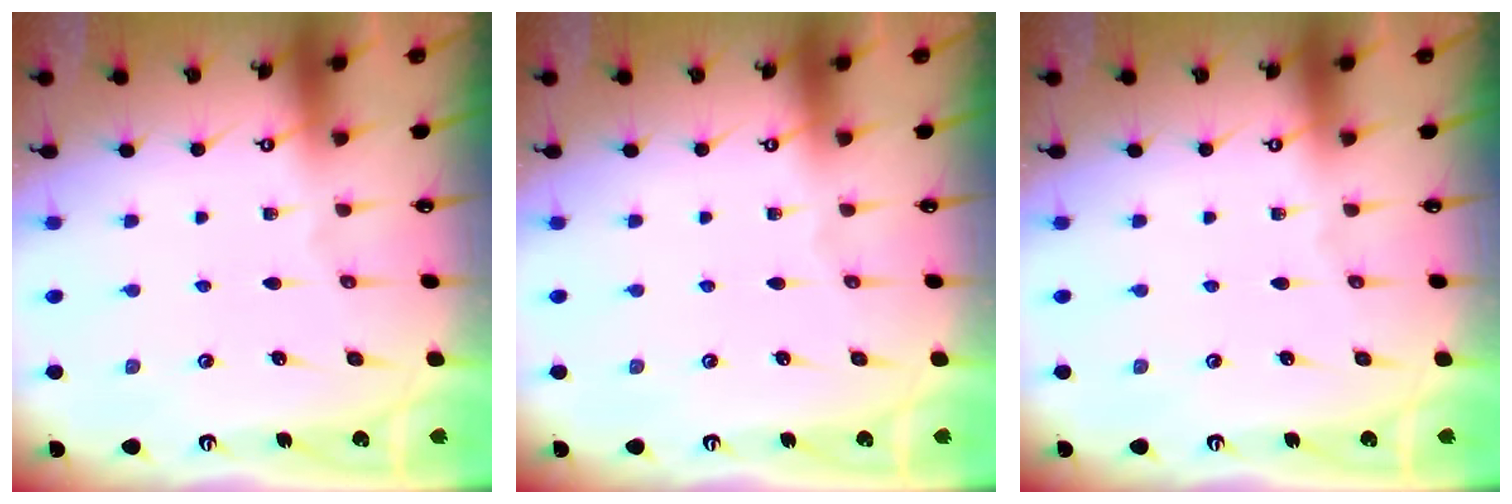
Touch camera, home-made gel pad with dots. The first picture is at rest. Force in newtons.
{"total": 0.0}
{"total": 0.0}